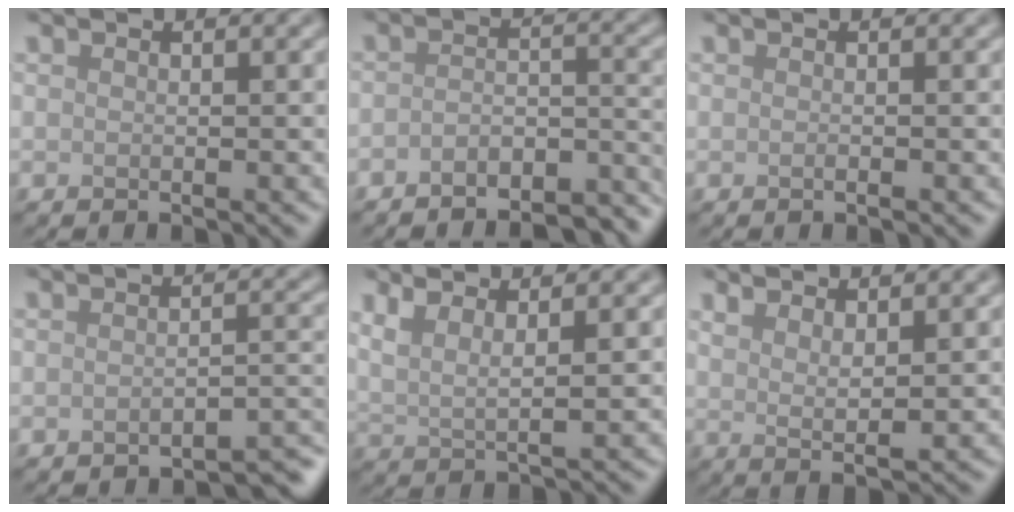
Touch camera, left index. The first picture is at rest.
{"total": 5.4, "force": [-4.7, 1.5, 2.3], "torque": [-0.034, -0.006, -0.065]}
{"total": 0.8, "force": [-0.3, 0.2, 0.7], "torque": [-0.009, 0.000, -0.005]}
{"total": 2.7, "force": [-2.3, 0.5, 1.4], "torque": [-0.017, 0.006, -0.032]}
{"total": 3.4, "force": [2.4, 0.8, 2.3], "torque": [-0.048, 0.001, 0.042]}
{"total": 2.7, "force": [1.8, 0.6, 2.0], "torque": [-0.032, -0.006, 0.034]}